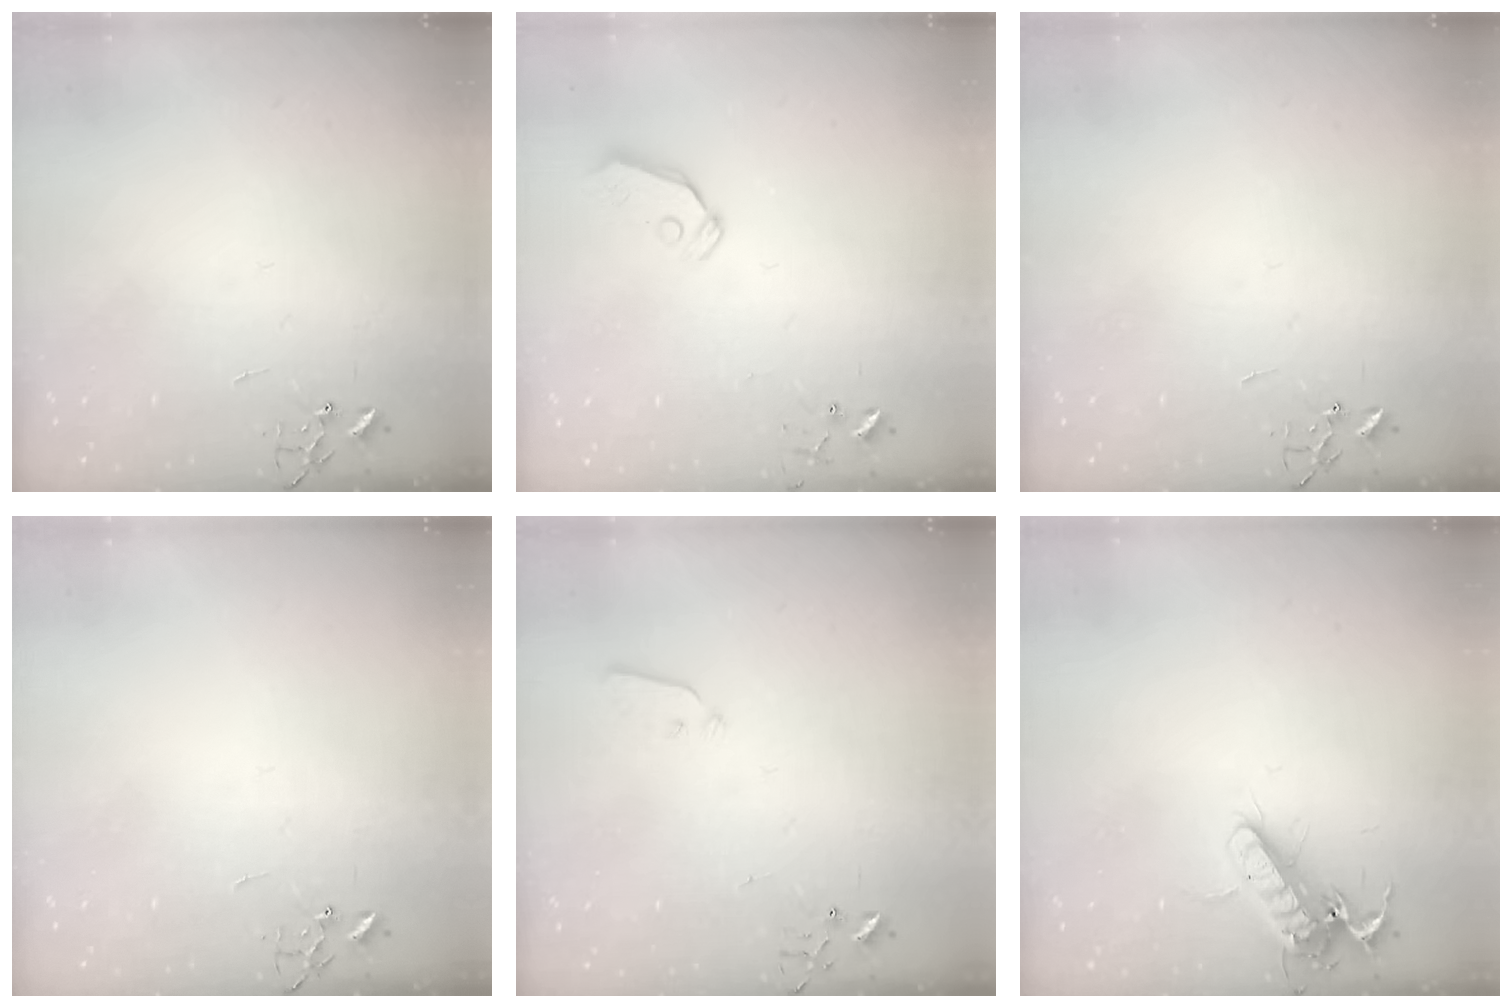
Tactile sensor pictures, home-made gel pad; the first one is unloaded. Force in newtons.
{"total": 6.0, "press": 6.0, "slide": 0.5}
{"total": 0.0}
{"total": 0.0}
{"total": 3.8, "press": 3.8, "slide": 0.1}
{"total": 13.5, "press": 13.3, "slide": 1.9}